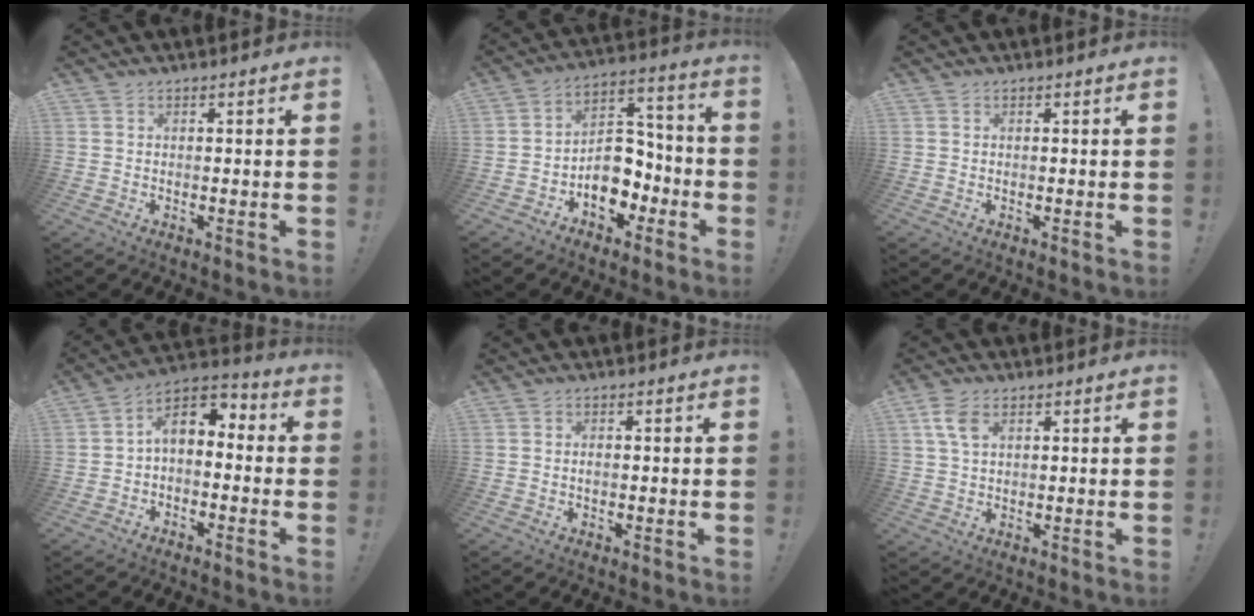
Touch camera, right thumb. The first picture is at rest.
{"total": 12.4, "force": [-4.7, 9.6, 6.3], "torque": [-0.080, 0.025, -0.077]}
{"total": 0.0}
{"total": 4.4, "force": [-1.3, 3.0, 2.9], "torque": [-0.048, 0.010, -0.023]}
{"total": 0.8, "force": [-0.2, 0.5, 0.5], "torque": [-0.011, 0.002, -0.004]}
{"total": 6.1, "force": [2.5, 3.4, 4.4], "torque": [-0.088, -0.003, 0.046]}